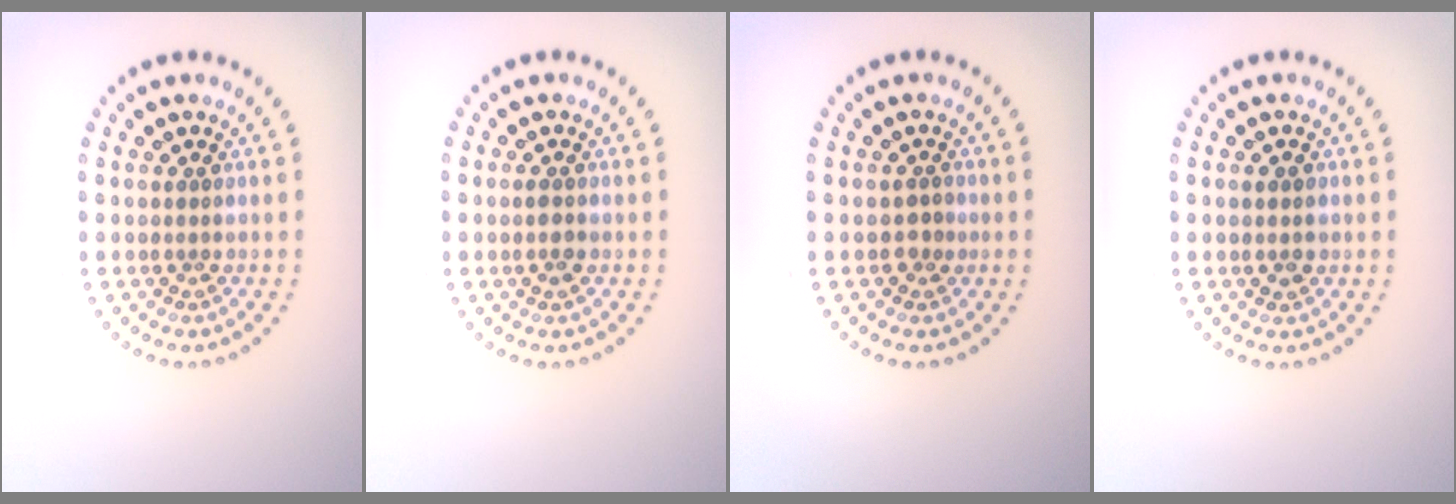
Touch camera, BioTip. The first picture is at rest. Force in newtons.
{"total": 1.1, "press": 1.1, "slide": 0.3}
{"total": 1.2, "press": 1.1, "slide": 0.5}
{"total": 0.9, "press": 0.9, "slide": 0.1}